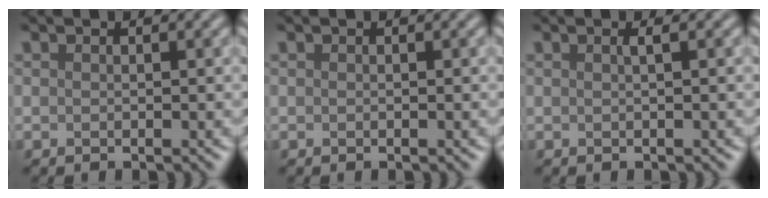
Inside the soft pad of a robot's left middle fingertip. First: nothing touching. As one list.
[{"total": 0.0}, {"total": 0.9, "force": [0.2, 0.3, 0.8], "torque": [-0.008, 0.005, 0.001]}]